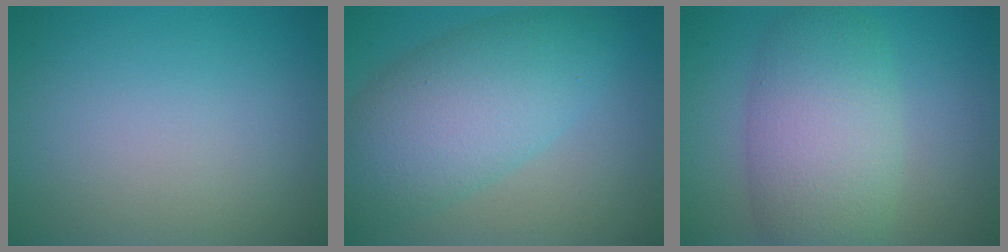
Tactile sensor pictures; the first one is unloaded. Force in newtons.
{"total": 8.1, "press": 8.1, "slide": 0.3}
{"total": 7.3, "press": 7.3, "slide": 0.3}